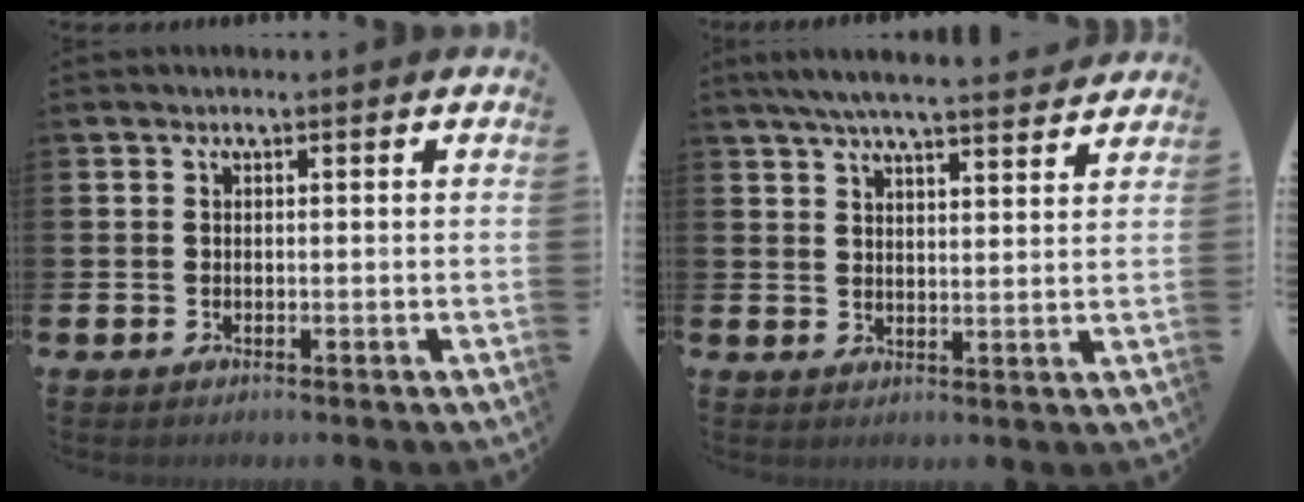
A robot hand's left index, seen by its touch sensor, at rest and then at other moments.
{"total": 6.0, "force": [5.7, 0.2, 1.8], "torque": [-0.046, -0.028, 0.101]}